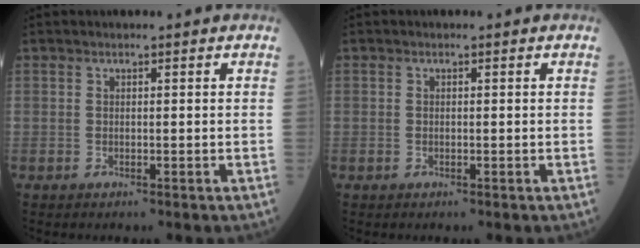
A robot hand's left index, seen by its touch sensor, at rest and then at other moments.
{"total": 0.0}